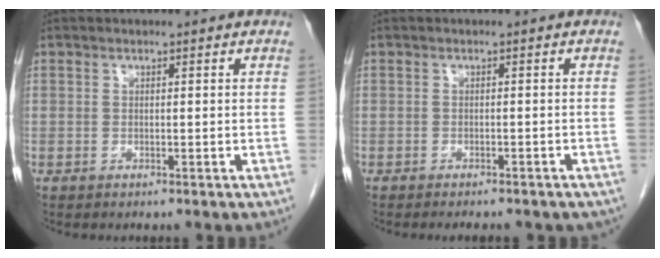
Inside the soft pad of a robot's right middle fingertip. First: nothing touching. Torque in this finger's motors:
{"motor_torque": [1.17, -0.97, 0.09, 0.03]}